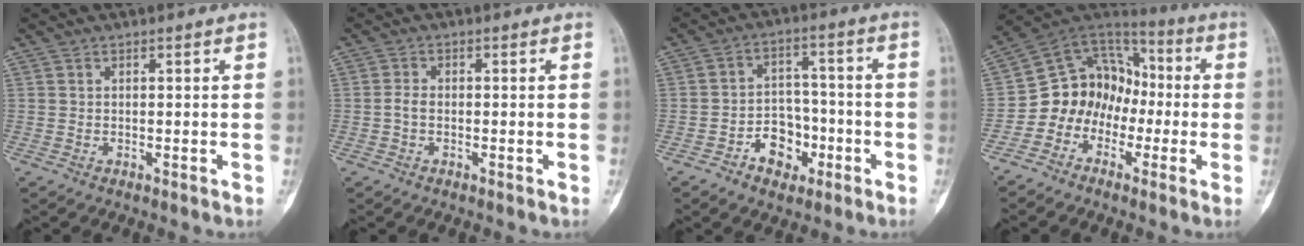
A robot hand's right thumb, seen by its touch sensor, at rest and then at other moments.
{"total": 1.9, "force": [-0.3, 1.0, 1.6], "torque": [-0.031, 0.002, -0.009]}
{"total": 8.3, "force": [-3.8, 6.2, 4.1], "torque": [-0.021, 0.042, -0.062]}
{"total": 12.6, "force": [-4.0, 10.8, 5.0], "torque": [-0.037, 0.085, -0.086]}